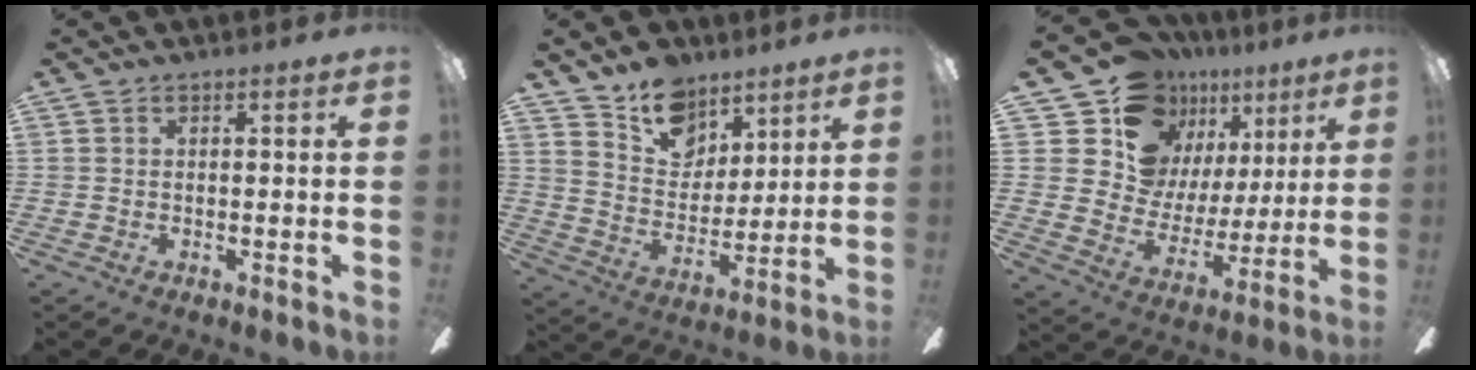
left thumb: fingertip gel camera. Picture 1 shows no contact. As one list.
[{"total": 13.8, "force": [9.6, 9.0, 4.2], "torque": [-0.059, -0.060, 0.182]}, {"total": 17.6, "force": [11.9, 11.9, 5.0], "torque": [-0.101, -0.087, 0.236]}]